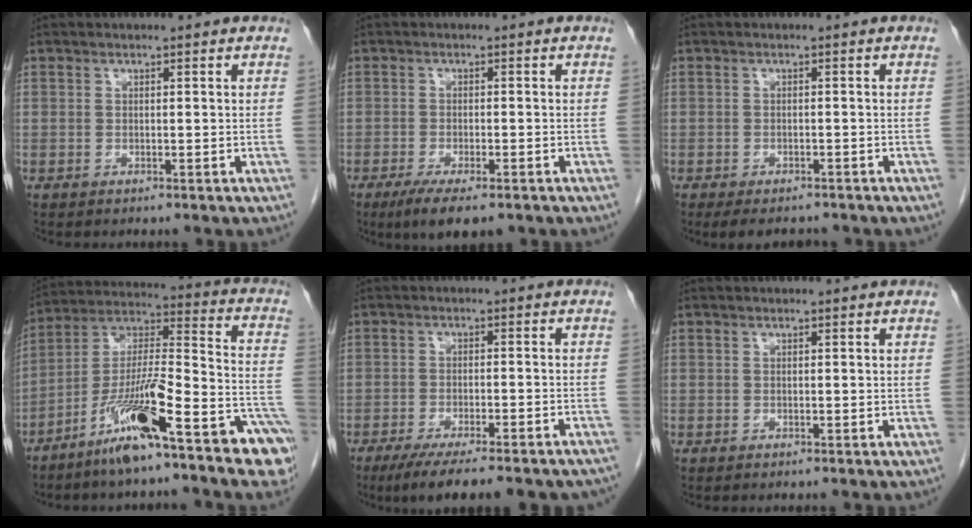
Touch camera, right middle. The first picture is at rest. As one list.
[{"total": 6.7, "force": [-4.6, 1.6, 4.5], "torque": [-0.071, -0.016, -0.069]}, {"total": 5.3, "force": [-4.4, 2.1, 2.0], "torque": [-0.024, -0.004, -0.061]}, {"total": 19.0, "force": [-11.9, 2.3, 14.7], "torque": [-0.206, 0.028, -0.193]}, {"total": 16.1, "force": [-13.6, 2.4, 8.2], "torque": [-0.092, -0.015, -0.182]}, {"total": 0.0}]